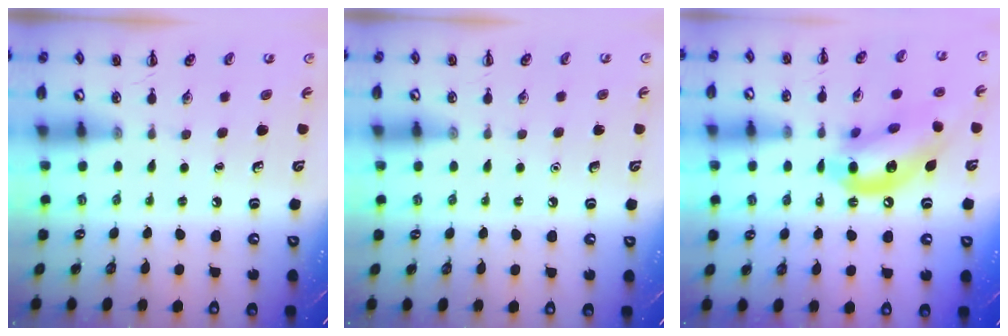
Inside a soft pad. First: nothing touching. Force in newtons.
{"total": 1.6, "press": 1.6, "slide": 0.1}
{"total": 14.2, "press": 13.8, "slide": 3.3}